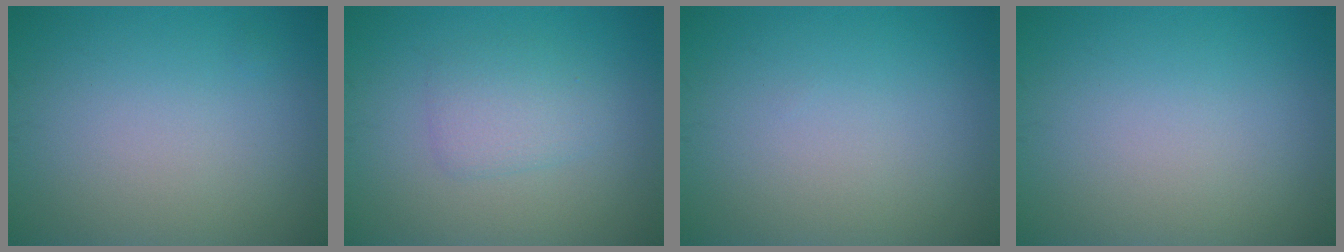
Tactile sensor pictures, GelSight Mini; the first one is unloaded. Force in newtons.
{"total": 2.3, "press": 2.3, "slide": 0.0}
{"total": 0.0}
{"total": 0.0}